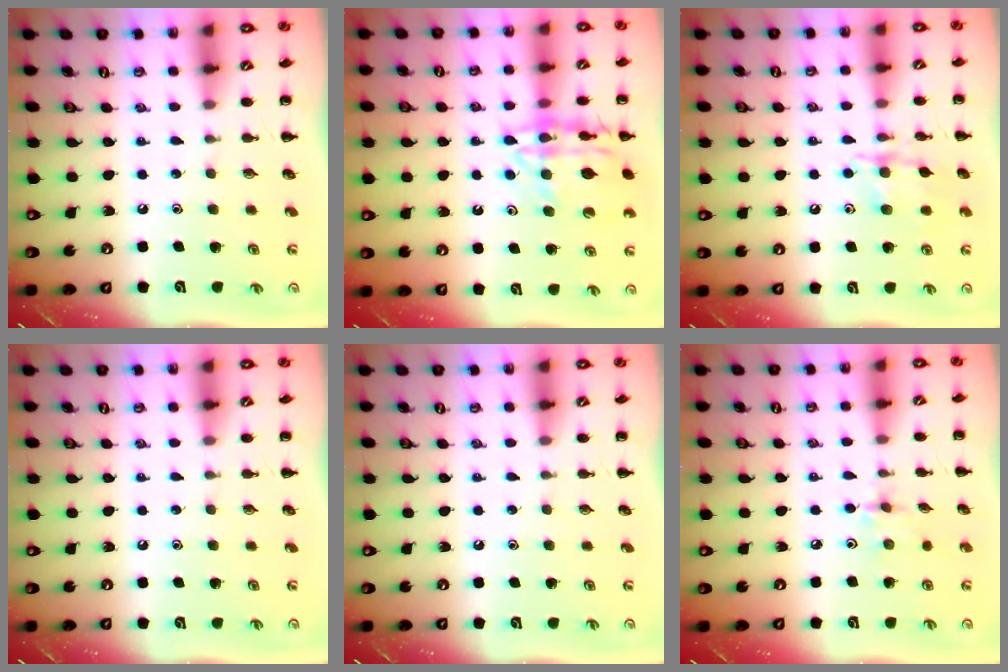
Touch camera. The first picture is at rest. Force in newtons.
{"total": 16.1, "press": 16.0, "slide": 2.2}
{"total": 10.9, "press": 10.8, "slide": 0.6}
{"total": 0.0}
{"total": 0.0}
{"total": 2.2, "press": 2.1, "slide": 0.6}